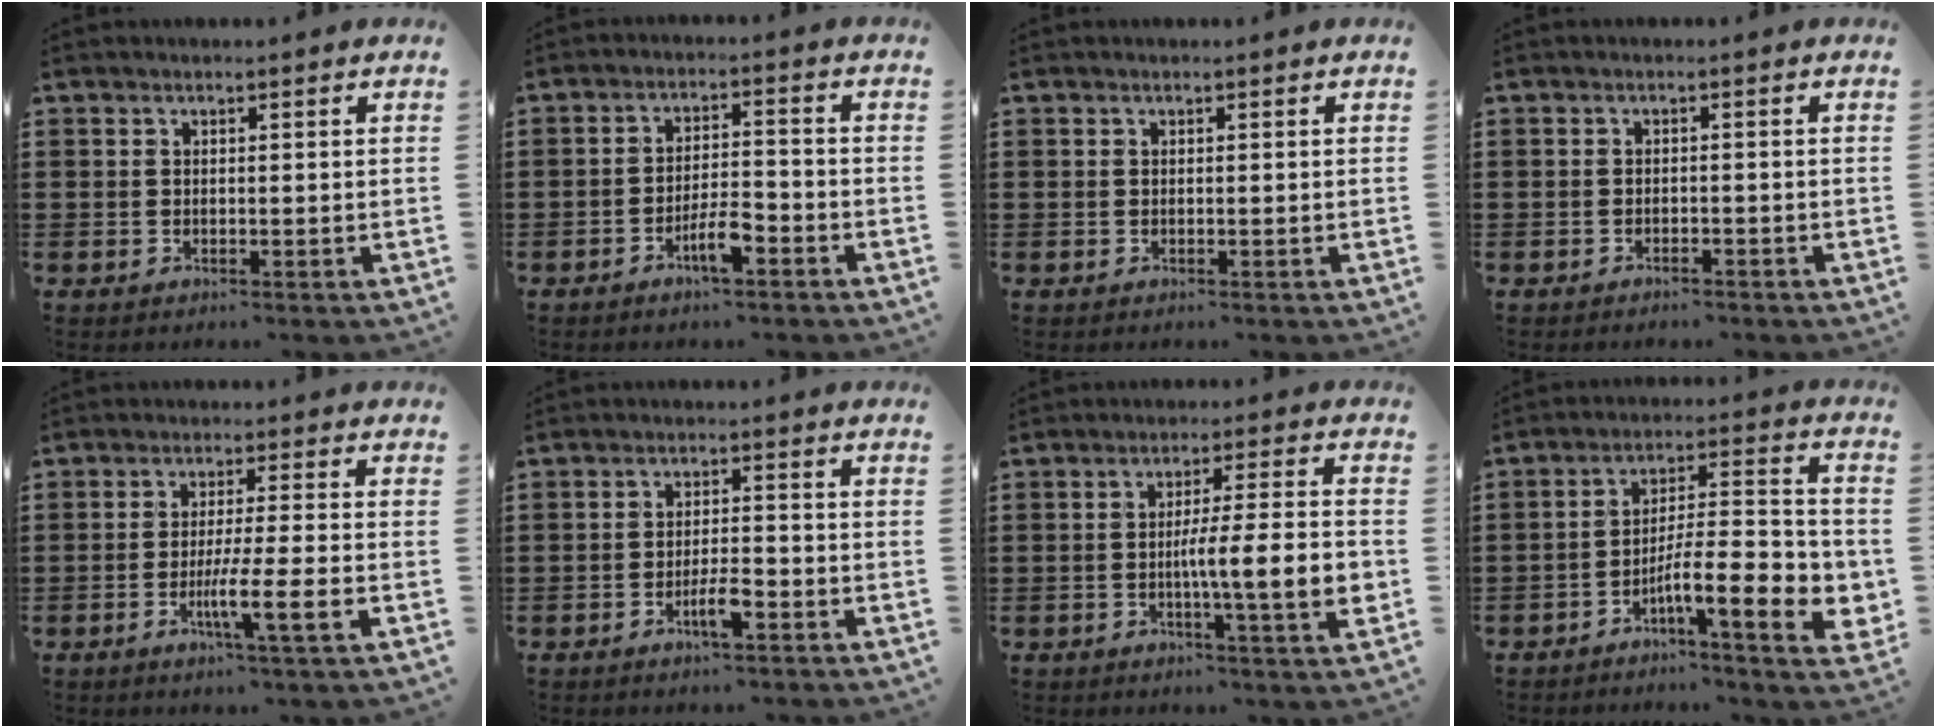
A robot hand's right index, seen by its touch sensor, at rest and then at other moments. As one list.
[{"total": 5.0, "force": [-2.9, 1.3, 3.8], "torque": [-0.076, 0.004, -0.057]}, {"total": 0.0}, {"total": 1.1, "force": [-1.1, 0.0, 0.2], "torque": [-0.008, 0.000, -0.022]}, {"total": 7.2, "force": [-2.5, -0.1, 6.7], "torque": [-0.116, -0.016, -0.043]}, {"total": 4.1, "force": [-2.2, 0.9, 3.4], "torque": [-0.069, 0.001, -0.044]}, {"total": 9.4, "force": [-1.7, 0.7, 9.2], "torque": [-0.147, -0.008, -0.033]}, {"total": 11.4, "force": [-4.8, 2.6, 10.0], "torque": [-0.171, -0.011, -0.086]}]